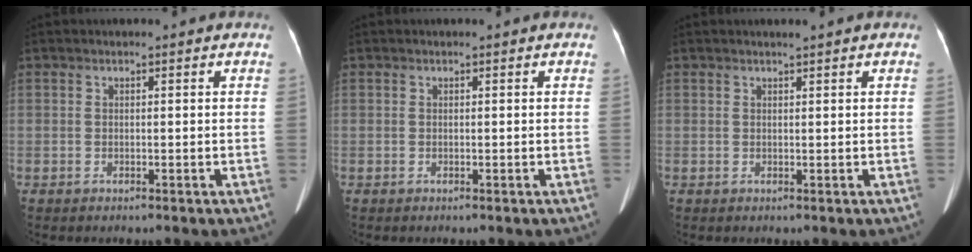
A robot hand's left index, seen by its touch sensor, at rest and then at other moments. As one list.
[{"total": 0.0}, {"total": 0.6, "force": [0.5, -0.1, 0.4], "torque": [-0.008, 0.000, 0.010]}]